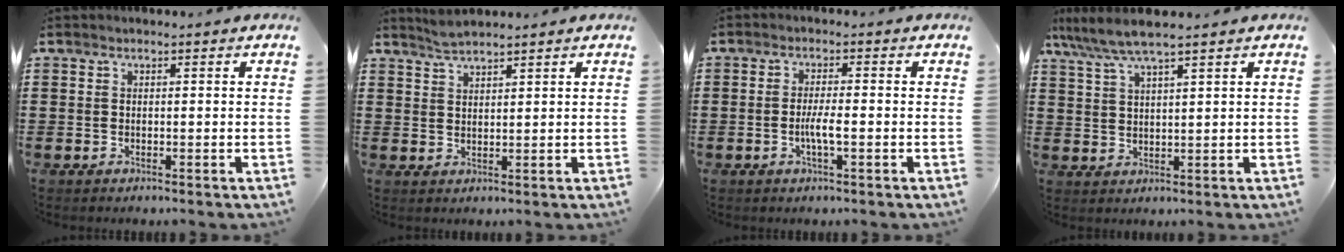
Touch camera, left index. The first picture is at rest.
{"total": 2.3, "force": [2.3, 0.1, 0.5], "torque": [-0.015, 0.002, 0.044]}
{"total": 3.3, "force": [-0.8, 0.4, 3.2], "torque": [-0.063, -0.004, -0.016]}
{"total": 5.5, "force": [4.4, 0.4, 3.3], "torque": [-0.076, -0.011, 0.077]}